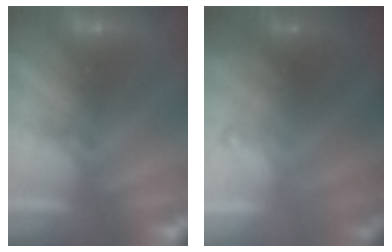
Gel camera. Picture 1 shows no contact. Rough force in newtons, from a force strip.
{"total": 7.7}